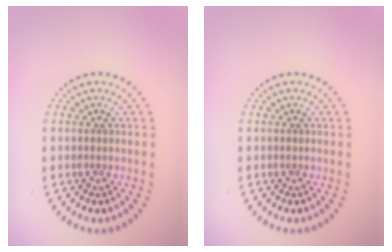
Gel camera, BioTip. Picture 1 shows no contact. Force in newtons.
{"total": 0.0}